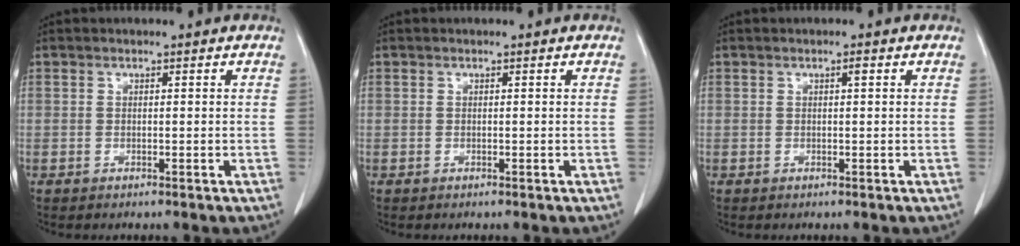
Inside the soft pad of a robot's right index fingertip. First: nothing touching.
{"total": 0.0}
{"total": 0.7, "force": [0.2, 0.1, 0.6], "torque": [-0.012, 0.001, 0.004]}